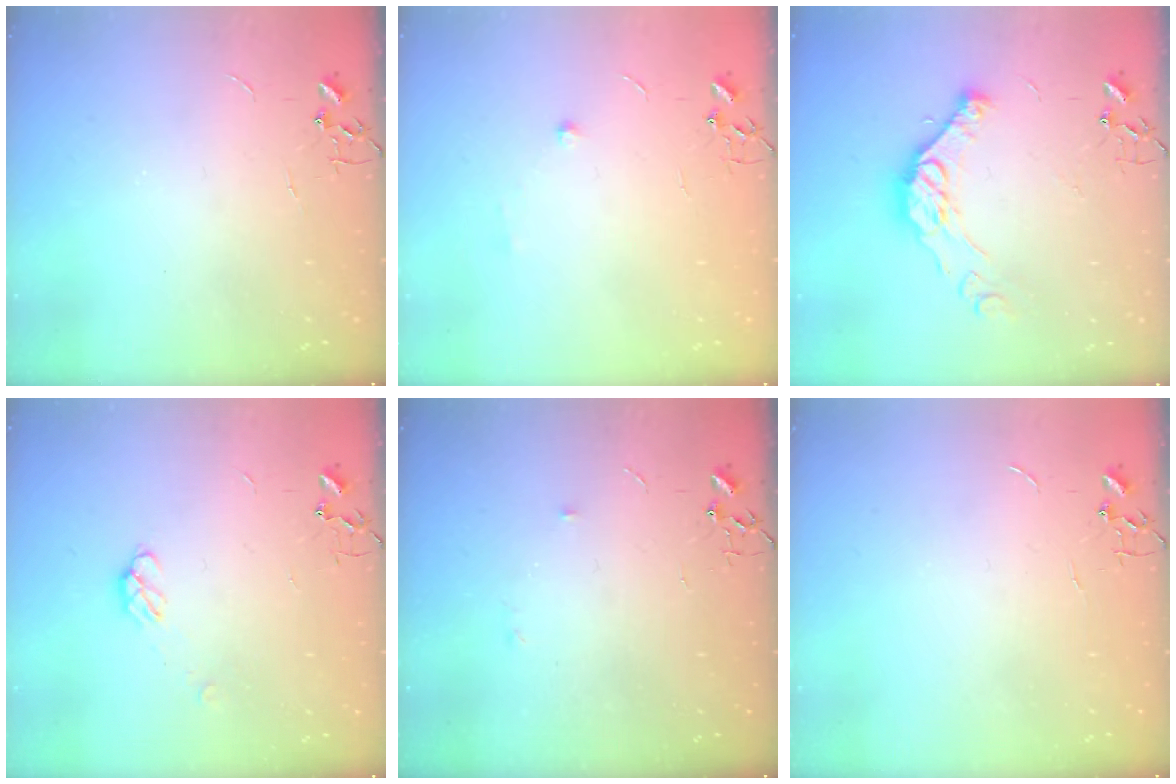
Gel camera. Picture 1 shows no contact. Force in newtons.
{"total": 5.0, "press": 4.8, "slide": 1.3}
{"total": 14.1, "press": 14.0, "slide": 1.3}
{"total": 6.2, "press": 6.2, "slide": 0.8}
{"total": 3.6, "press": 3.5, "slide": 0.7}
{"total": 0.0}